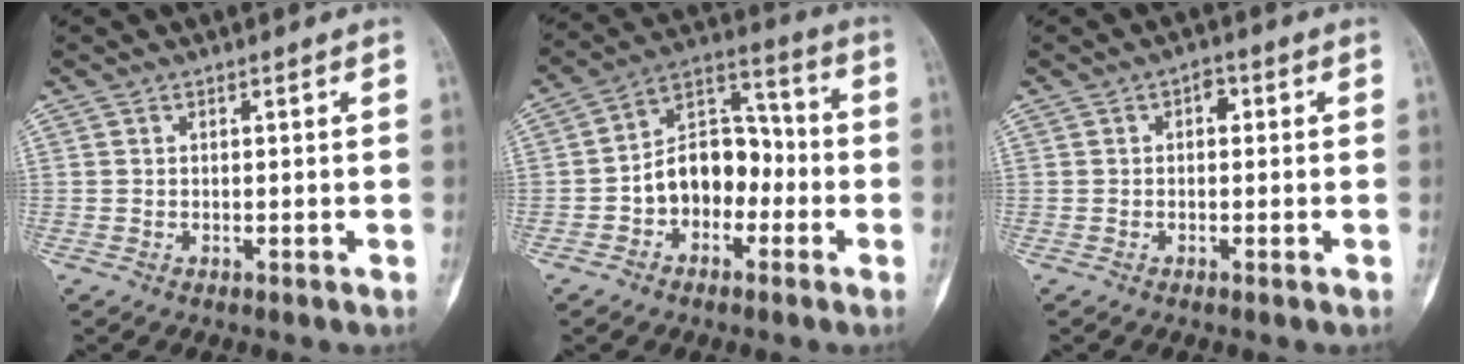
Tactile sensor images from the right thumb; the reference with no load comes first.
{"total": 12.4, "force": [-2.8, 8.9, 8.1], "torque": [-0.094, 0.055, -0.058]}
{"total": 2.1, "force": [0.3, 1.4, 1.6], "torque": [-0.011, 0.007, -0.004]}